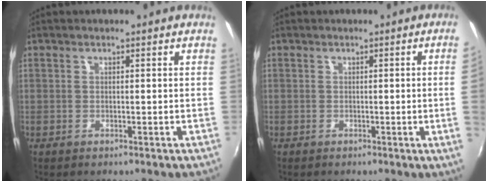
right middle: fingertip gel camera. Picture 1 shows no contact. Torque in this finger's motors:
{"motor_torque": [1.09, -1.05, -0.54, -0.21]}